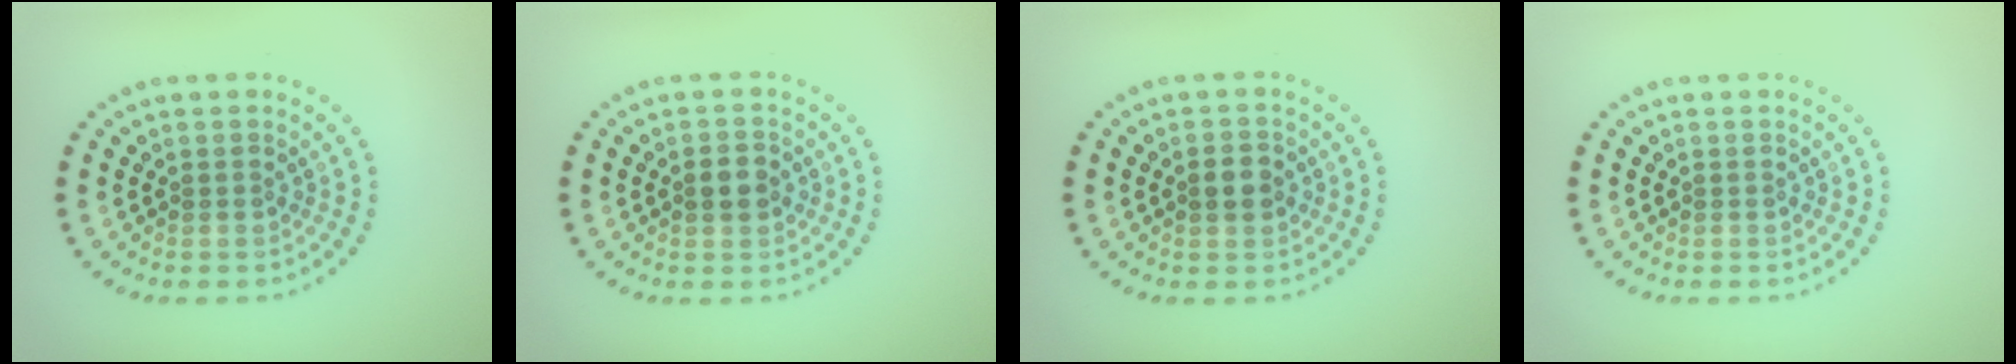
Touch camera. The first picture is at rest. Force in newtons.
{"total": 2.0, "press": 2.0, "slide": 0.1}
{"total": 2.0, "press": 2.0, "slide": 0.1}
{"total": 0.0}